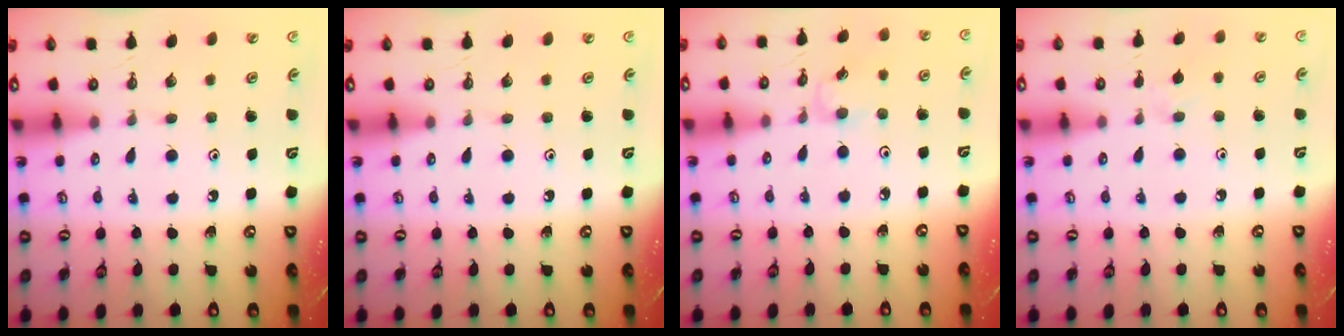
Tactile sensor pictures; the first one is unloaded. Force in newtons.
{"total": 0.0}
{"total": 2.9, "press": 2.9, "slide": 0.4}
{"total": 5.8, "press": 5.7, "slide": 0.9}